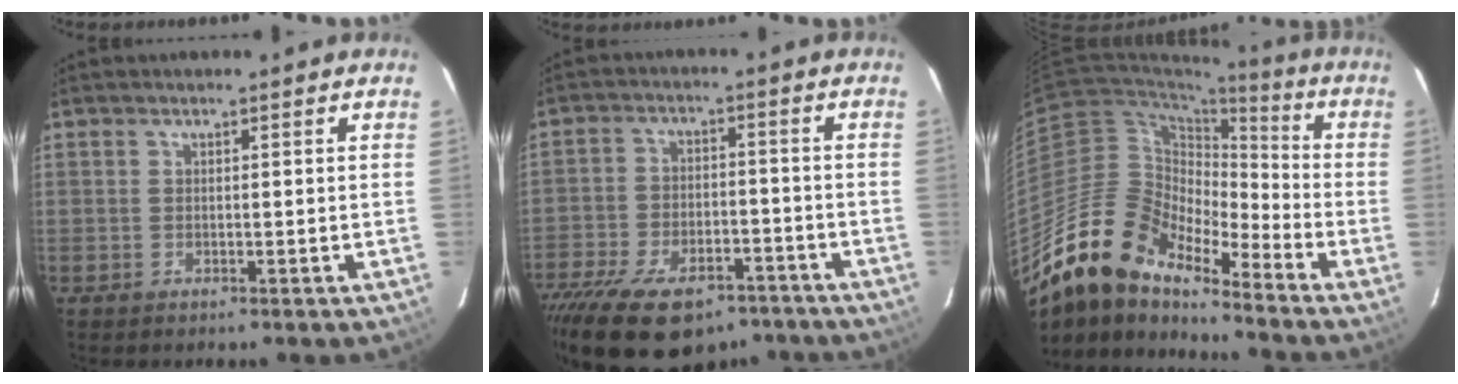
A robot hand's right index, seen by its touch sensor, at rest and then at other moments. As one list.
[{"total": 22.1, "force": [-15.5, 10.4, 11.8], "torque": [-0.248, -0.025, -0.235]}, {"total": 17.5, "force": [-14.6, 6.0, 7.5], "torque": [-0.128, 0.003, -0.283]}]